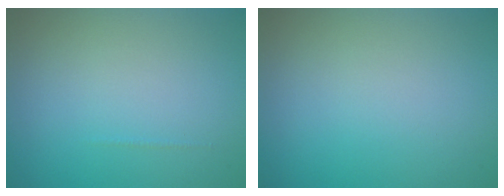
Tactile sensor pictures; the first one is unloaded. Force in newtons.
{"total": 0.0}